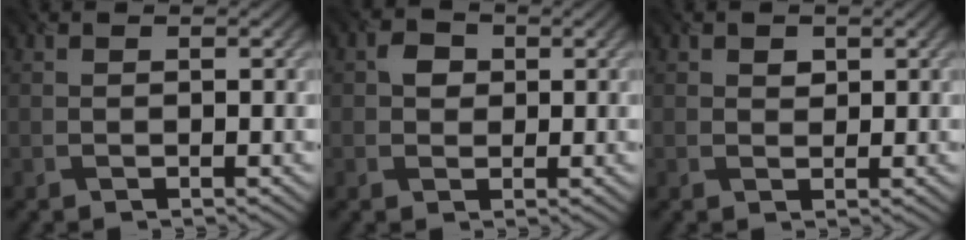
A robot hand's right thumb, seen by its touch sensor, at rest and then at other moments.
{"total": 2.4, "force": [0.4, 2.1, 1.0], "torque": [-0.017, 0.002, 0.001]}
{"total": 1.2, "force": [0.7, 0.9, 0.5], "torque": [-0.009, -0.004, 0.011]}